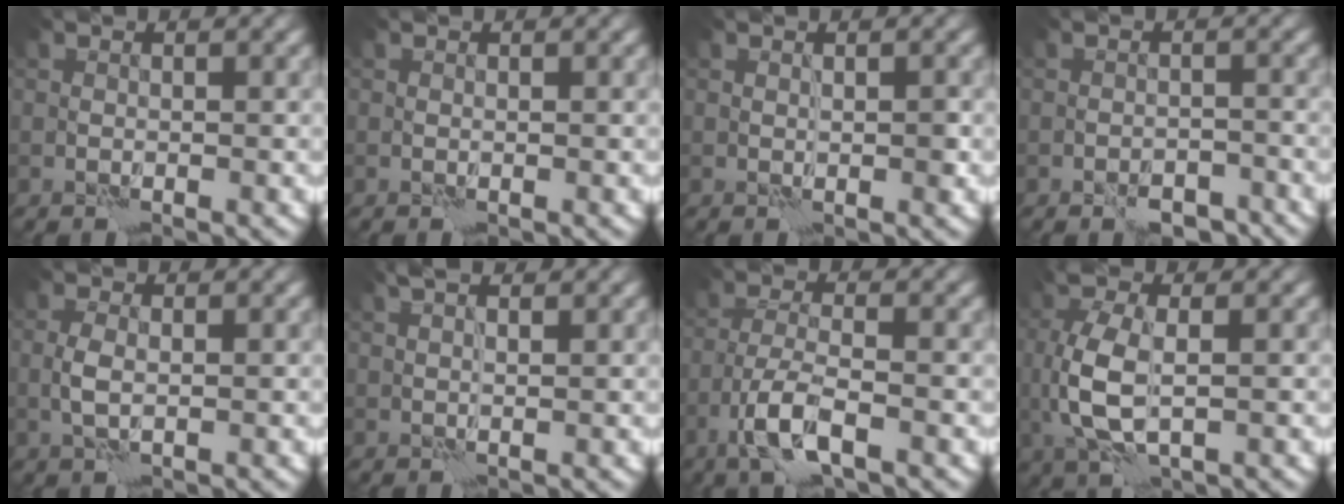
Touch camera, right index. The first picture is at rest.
{"total": 0.0}
{"total": 1.0, "force": [0.2, 0.4, 0.8], "torque": [-0.008, -0.004, 0.006]}
{"total": 4.0, "force": [-3.2, 1.8, 1.5], "torque": [-0.011, 0.003, -0.044]}
{"total": 1.6, "force": [0.1, 0.7, 1.5], "torque": [-0.034, -0.001, 0.000]}
{"total": 2.0, "force": [1.6, 0.1, 1.2], "torque": [-0.024, 0.002, 0.022]}
{"total": 4.0, "force": [-2.1, 0.9, 3.3], "torque": [-0.067, -0.001, -0.046]}
{"total": 5.4, "force": [0.4, 2.5, 4.8], "torque": [-0.117, -0.005, 0.011]}